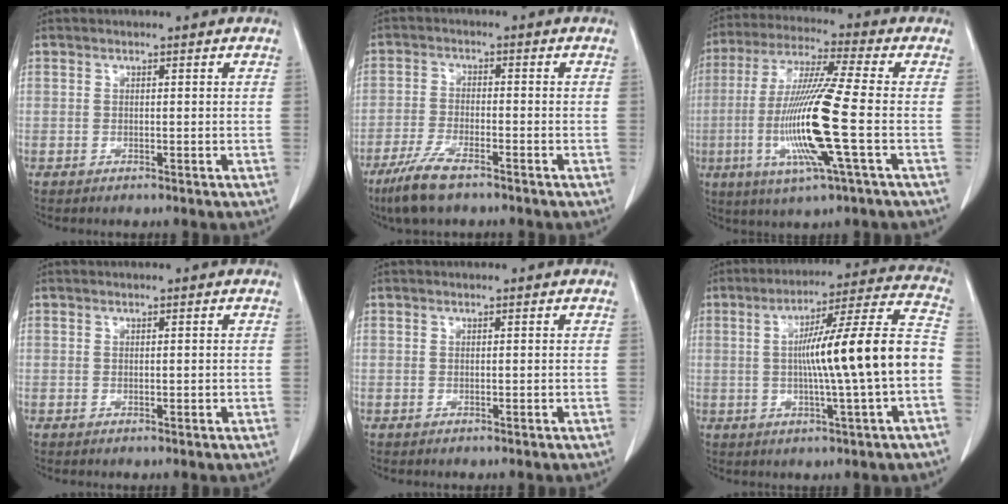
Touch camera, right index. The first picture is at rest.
{"total": 6.9, "force": [-5.0, 1.3, 4.6], "torque": [-0.100, -0.014, -0.092]}
{"total": 15.9, "force": [-3.0, -0.2, 15.6], "torque": [-0.320, -0.011, -0.062]}
{"total": 0.0}
{"total": 0.0}
{"total": 16.1, "force": [-1.6, -0.4, 16.0], "torque": [-0.241, 0.020, -0.029]}